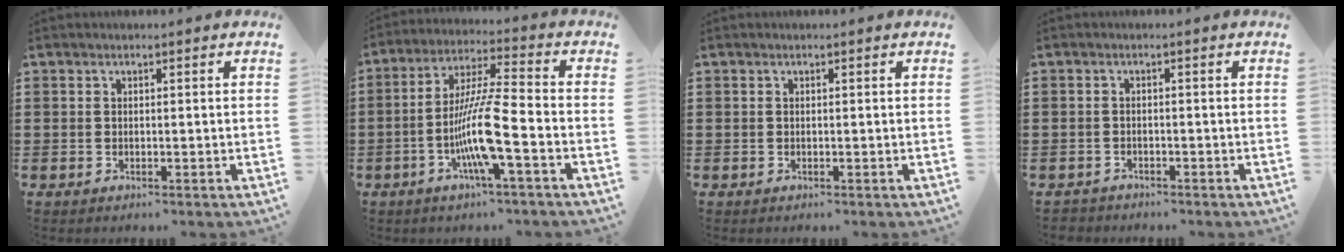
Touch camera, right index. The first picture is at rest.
{"total": 11.0, "force": [-3.7, 0.9, 10.4], "torque": [-0.215, -0.012, -0.077]}
{"total": 0.0}
{"total": 1.4, "force": [-1.3, 0.5, -0.2], "torque": [0.001, 0.004, -0.030]}